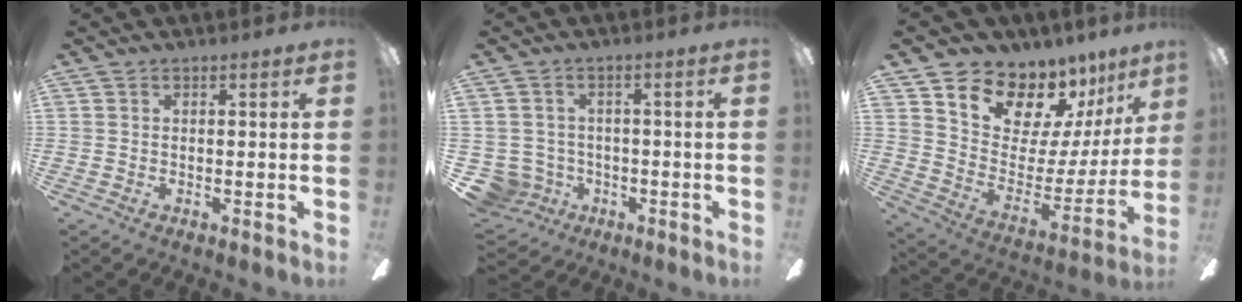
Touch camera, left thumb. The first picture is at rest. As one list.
[{"total": 5.8, "force": [-1.7, 5.5, 0.8], "torque": [-0.054, 0.005, -0.030]}, {"total": 14.0, "force": [11.9, 6.7, 3.1], "torque": [-0.070, -0.112, 0.218]}]